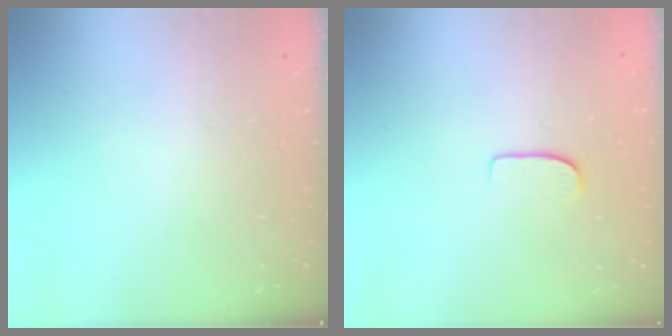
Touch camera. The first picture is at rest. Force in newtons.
{"total": 5.5, "press": 5.5, "slide": 0.5}